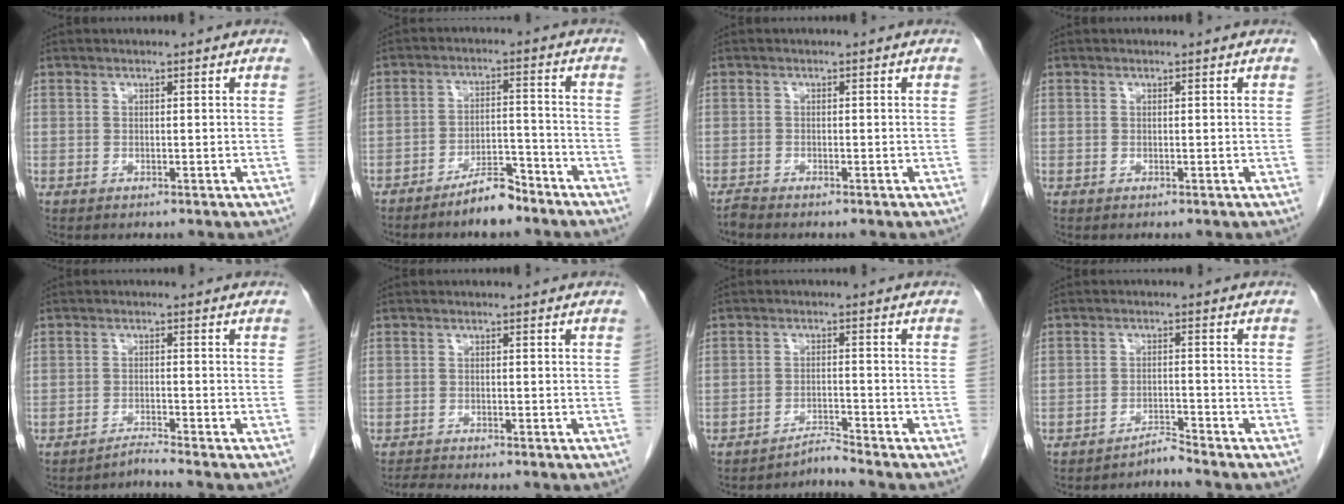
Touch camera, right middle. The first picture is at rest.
{"total": 5.9, "force": [-4.9, 1.4, 3.0], "torque": [-0.050, 0.002, -0.088]}
{"total": 1.0, "force": [-1.0, -0.1, 0.0], "torque": [-0.006, -0.004, -0.018]}
{"total": 0.0}
{"total": 2.2, "force": [-1.9, -1.1, -0.3], "torque": [0.009, -0.011, -0.031]}
{"total": 1.5, "force": [-1.5, -0.5, 0.0], "torque": [-0.006, -0.010, -0.028]}
{"total": 2.9, "force": [-2.5, -1.2, -0.6], "torque": [0.017, -0.007, -0.040]}
{"total": 2.5, "force": [-2.3, -0.8, -0.3], "torque": [0.014, -0.008, -0.037]}